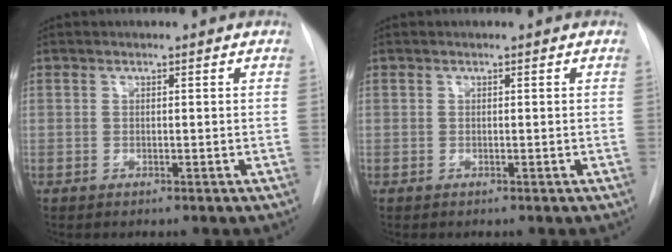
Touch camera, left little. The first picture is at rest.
{"total": 0.0}